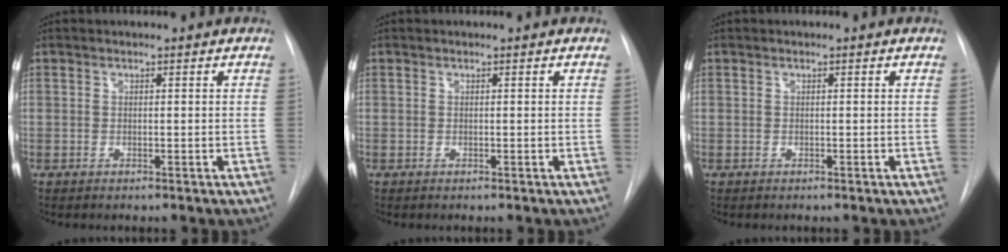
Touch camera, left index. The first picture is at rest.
{"total": 0.0}
{"total": 0.0}